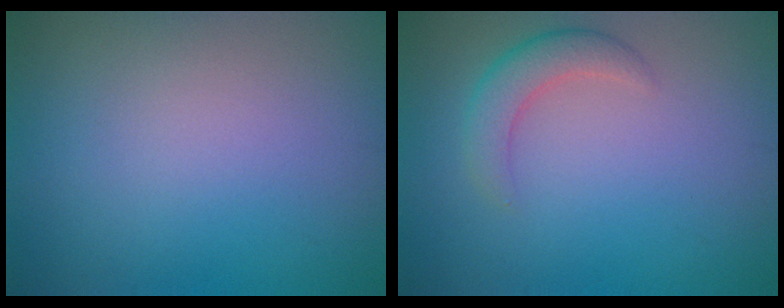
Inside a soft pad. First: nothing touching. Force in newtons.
{"total": 2.7, "press": 2.6, "slide": 0.2}